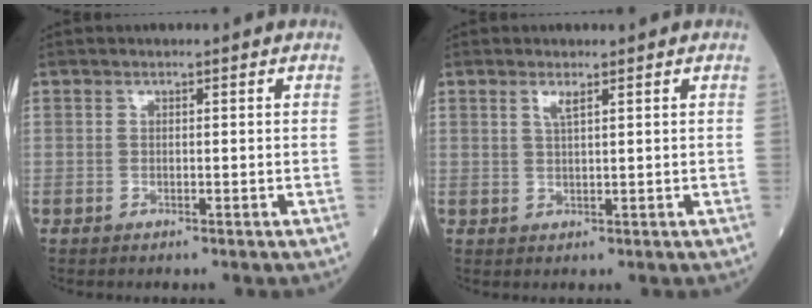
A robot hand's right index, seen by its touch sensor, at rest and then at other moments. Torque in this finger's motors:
{"motor_torque": [0.29, 0.15, 0.01, 0.02]}